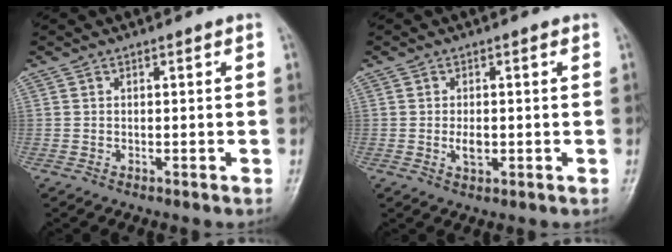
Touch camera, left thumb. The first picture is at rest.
{"total": 2.7, "force": [-0.2, 1.5, 2.2], "torque": [-0.035, -0.003, -0.003]}